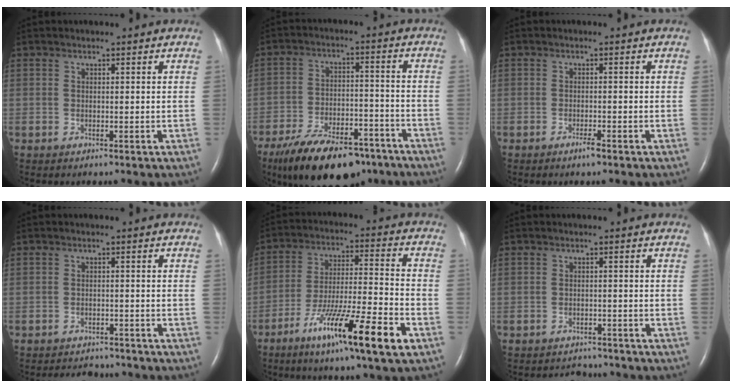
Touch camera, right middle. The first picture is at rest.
{"total": 16.9, "force": [-12.6, 6.4, 9.2], "torque": [-0.156, 0.000, -0.200]}
{"total": 1.5, "force": [-1.1, 0.0, 1.0], "torque": [-0.023, -0.002, -0.018]}
{"total": 5.3, "force": [-5.0, 1.7, 0.6], "torque": [-0.010, -0.004, -0.067]}
{"total": 15.7, "force": [-8.6, 0.4, 13.1], "torque": [-0.230, -0.031, -0.148]}
{"total": 3.6, "force": [-3.5, 1.1, -0.3], "torque": [0.000, -0.001, -0.050]}